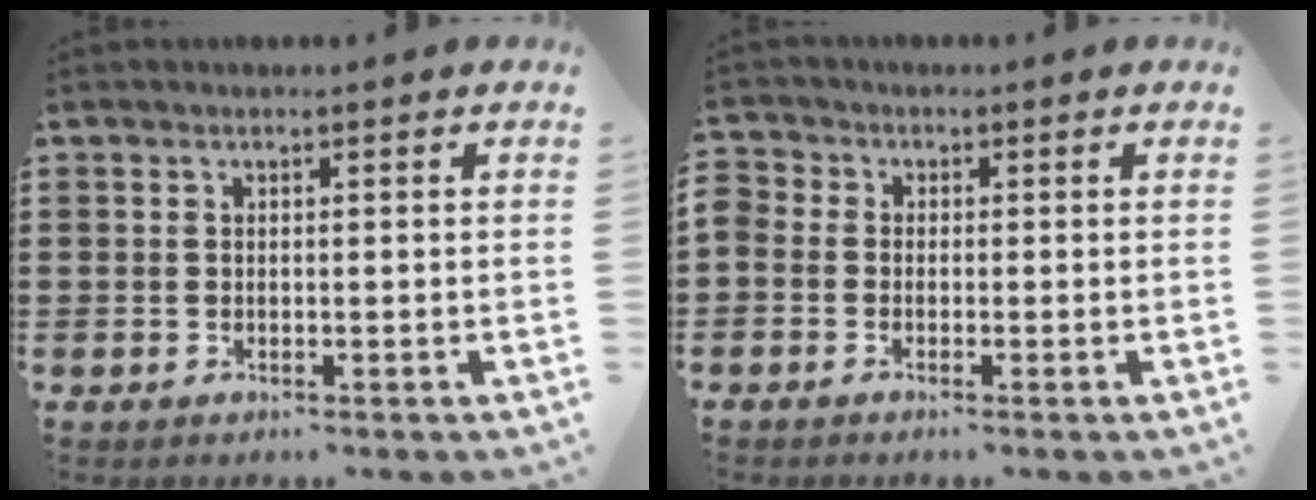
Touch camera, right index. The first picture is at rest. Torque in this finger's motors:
{"motor_torque": [0.47, 0.01, 0.13, 0.05]}